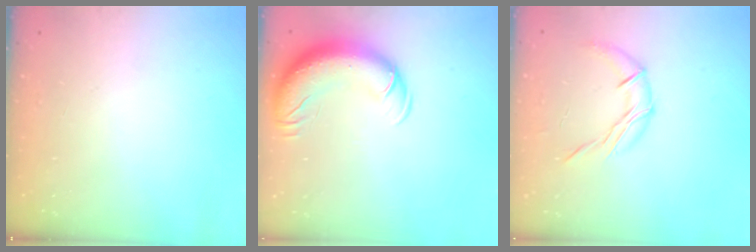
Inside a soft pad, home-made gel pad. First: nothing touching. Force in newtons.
{"total": 13.4, "press": 13.0, "slide": 3.1}
{"total": 8.4, "press": 8.4, "slide": 0.1}